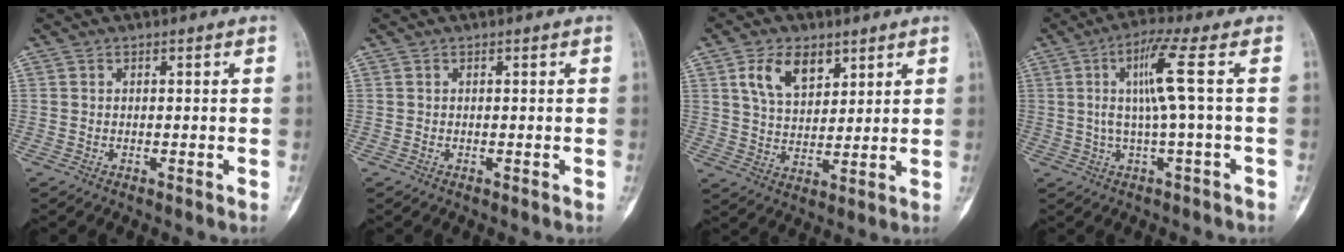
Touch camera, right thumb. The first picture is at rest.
{"total": 0.0}
{"total": 9.4, "force": [4.7, 5.6, 5.9], "torque": [-0.081, -0.021, 0.089]}
{"total": 8.0, "force": [1.0, -0.7, 7.9], "torque": [-0.171, 0.010, 0.018]}